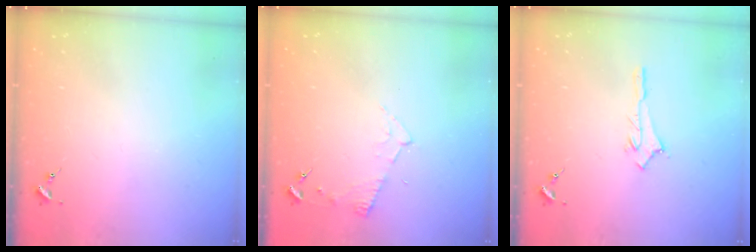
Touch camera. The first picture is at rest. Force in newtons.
{"total": 5.2, "press": 5.1, "slide": 0.6}
{"total": 2.5, "press": 2.5, "slide": 0.2}